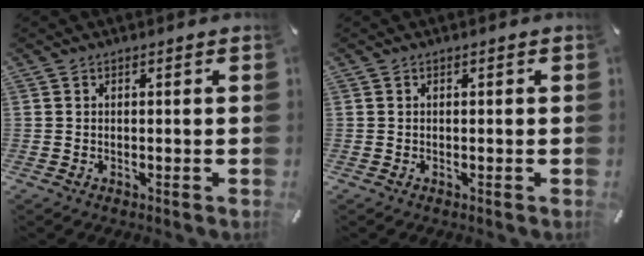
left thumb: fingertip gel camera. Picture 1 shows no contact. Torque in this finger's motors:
{"motor_torque": [-0.01, 0.00, 0.00, 0.00, 0.00]}